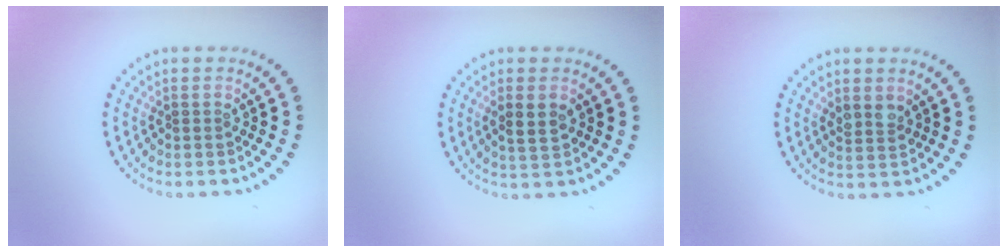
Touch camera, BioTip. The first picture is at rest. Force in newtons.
{"total": 2.4, "press": 2.3, "slide": 0.7}
{"total": 1.5, "press": 1.5, "slide": 0.5}